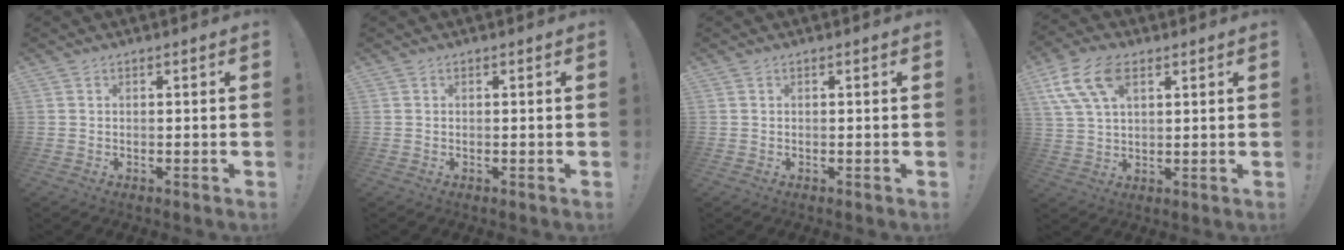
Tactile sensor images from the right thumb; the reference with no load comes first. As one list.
[{"total": 0.0}, {"total": 0.0}, {"total": 12.1, "force": [5.5, 6.9, 8.3], "torque": [-0.169, -0.006, 0.106]}]